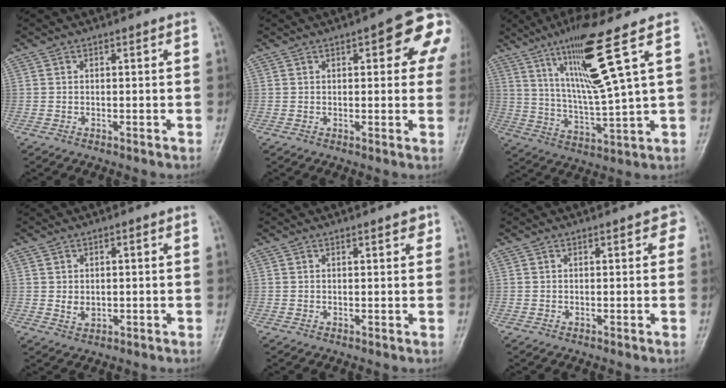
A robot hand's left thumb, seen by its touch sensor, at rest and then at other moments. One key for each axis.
{"total": 11.6, "fx": 4.0, "fy": 4.3, "fz": 10.0, "tx": -0.076, "ty": 0.002, "tz": 0.034}
{"total": 14.4, "fx": 7.0, "fy": -0.3, "fz": 12.6, "tx": -0.236, "ty": -0.039, "tz": 0.138}
{"total": 2.4, "fx": -0.1, "fy": 1.9, "fz": 1.5, "tx": -0.020, "ty": -0.002, "tz": 0.004}
{"total": 1.8, "fx": 1.2, "fy": 0.6, "fz": 1.2, "tx": -0.011, "ty": -0.004, "tz": 0.013}
{"total": 2.0, "fx": 0.9, "fy": 1.1, "fz": 1.5, "tx": -0.004, "ty": 0.002, "tz": 0.006}